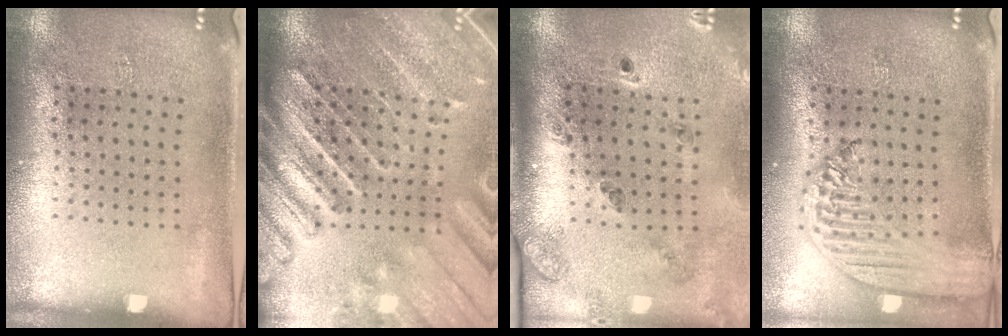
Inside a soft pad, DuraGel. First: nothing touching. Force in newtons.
{"total": 4.0, "press": 3.5, "slide": 1.8}
{"total": 1.8, "press": 1.6, "slide": 0.8}
{"total": 2.5, "press": 2.1, "slide": 1.3}